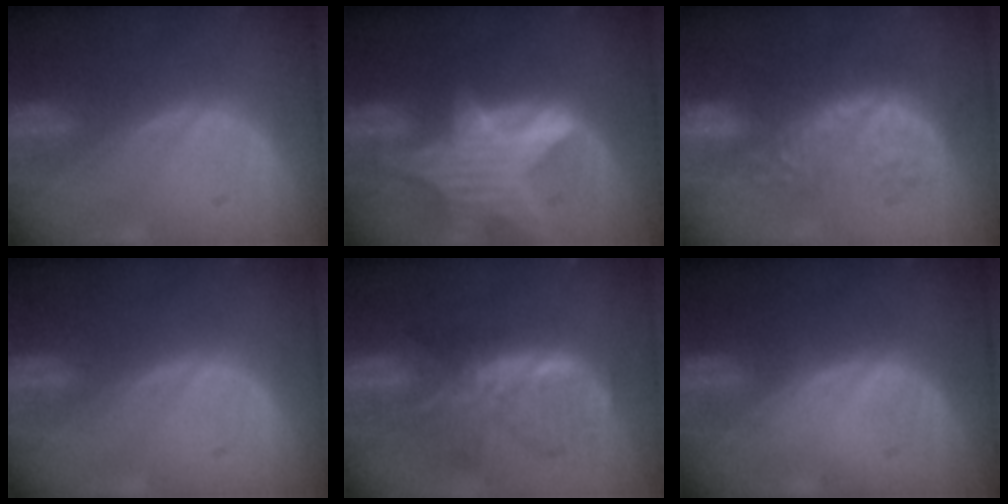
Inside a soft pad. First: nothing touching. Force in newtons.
{"total": 8.5, "press": 7.5, "slide": 3.9}
{"total": 8.9, "press": 8.5, "slide": 2.5}
{"total": 0.0}
{"total": 8.4, "press": 7.3, "slide": 4.0}
{"total": 0.0}